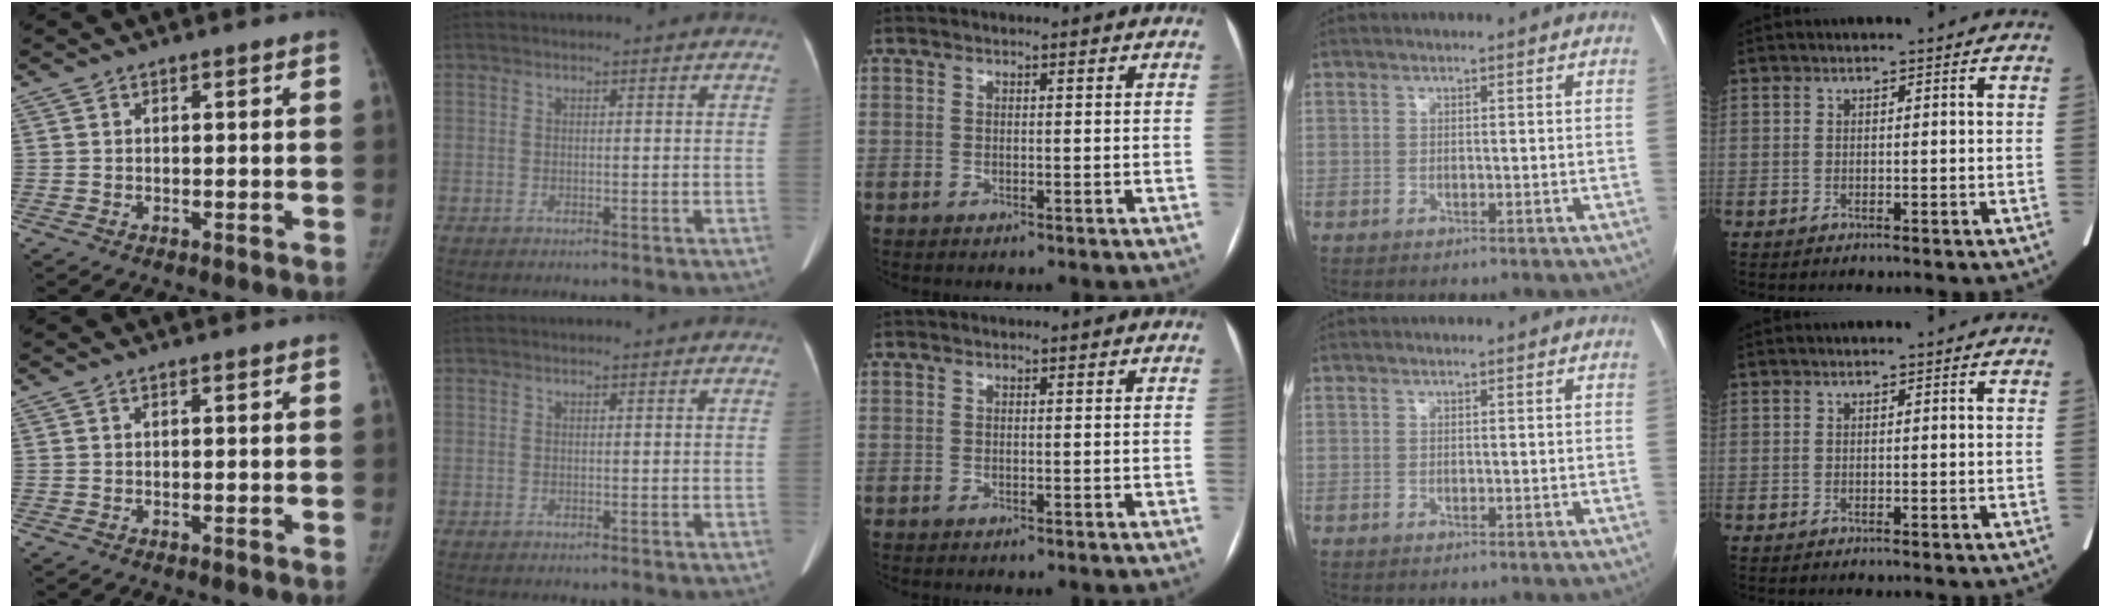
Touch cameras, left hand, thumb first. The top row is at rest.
{}